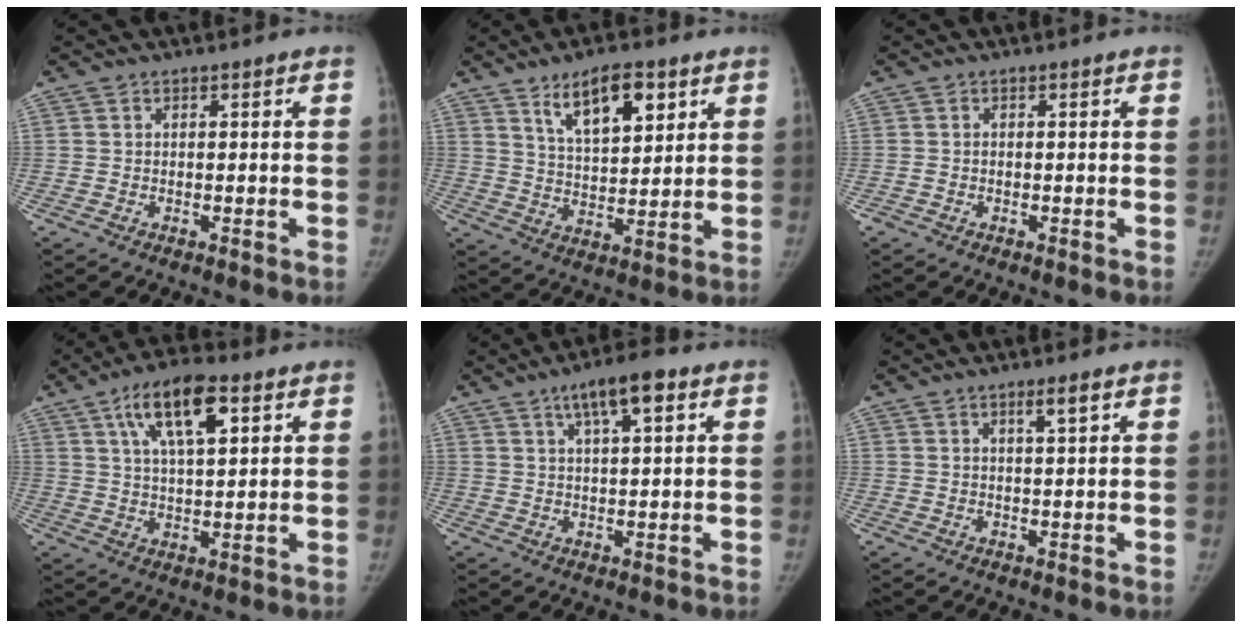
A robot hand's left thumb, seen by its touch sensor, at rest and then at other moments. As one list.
[{"total": 10.9, "force": [6.0, 4.8, 7.8], "torque": [-0.106, -0.034, 0.107]}, {"total": 0.5, "force": [-0.2, 0.5, 0.1], "torque": [0.003, 0.004, -0.005]}, {"total": 12.3, "force": [5.6, 4.8, 9.9], "torque": [-0.155, -0.009, 0.095]}, {"total": 7.6, "force": [3.9, 1.9, 6.2], "torque": [-0.097, -0.002, 0.062]}, {"total": 2.6, "force": [1.5, 0.2, 2.1], "torque": [-0.036, -0.007, 0.025]}]